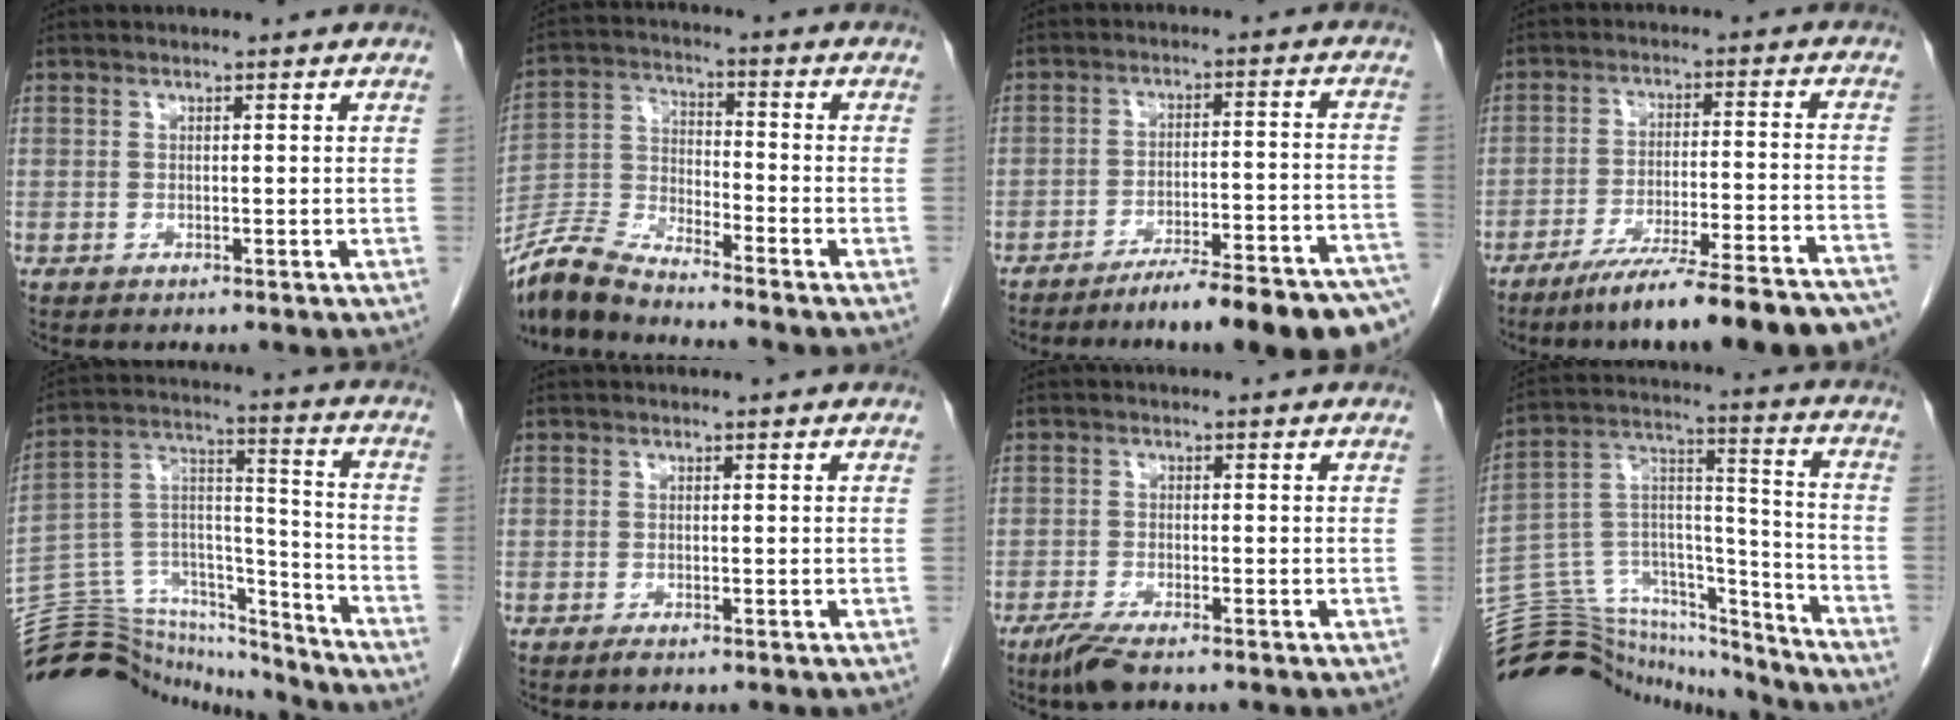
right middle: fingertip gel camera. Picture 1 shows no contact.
{"total": 8.4, "force": [-8.0, 0.6, 2.5], "torque": [-0.062, -0.006, -0.161]}
{"total": 16.9, "force": [-14.1, 0.3, 9.4], "torque": [-0.076, 0.013, -0.197]}
{"total": 19.4, "force": [-16.4, 0.6, 10.3], "torque": [-0.109, -0.006, -0.237]}
{"total": 22.1, "force": [-21.1, 5.0, 4.4], "torque": [-0.104, 0.048, -0.339]}
{"total": 0.7, "force": [-0.6, 0.2, 0.4], "torque": [-0.011, -0.002, -0.008]}
{"total": 4.1, "force": [-3.0, 0.5, 2.7], "torque": [-0.059, -0.011, -0.057]}
{"total": 25.4, "force": [-24.0, 6.1, 5.8], "torque": [-0.140, 0.041, -0.377]}